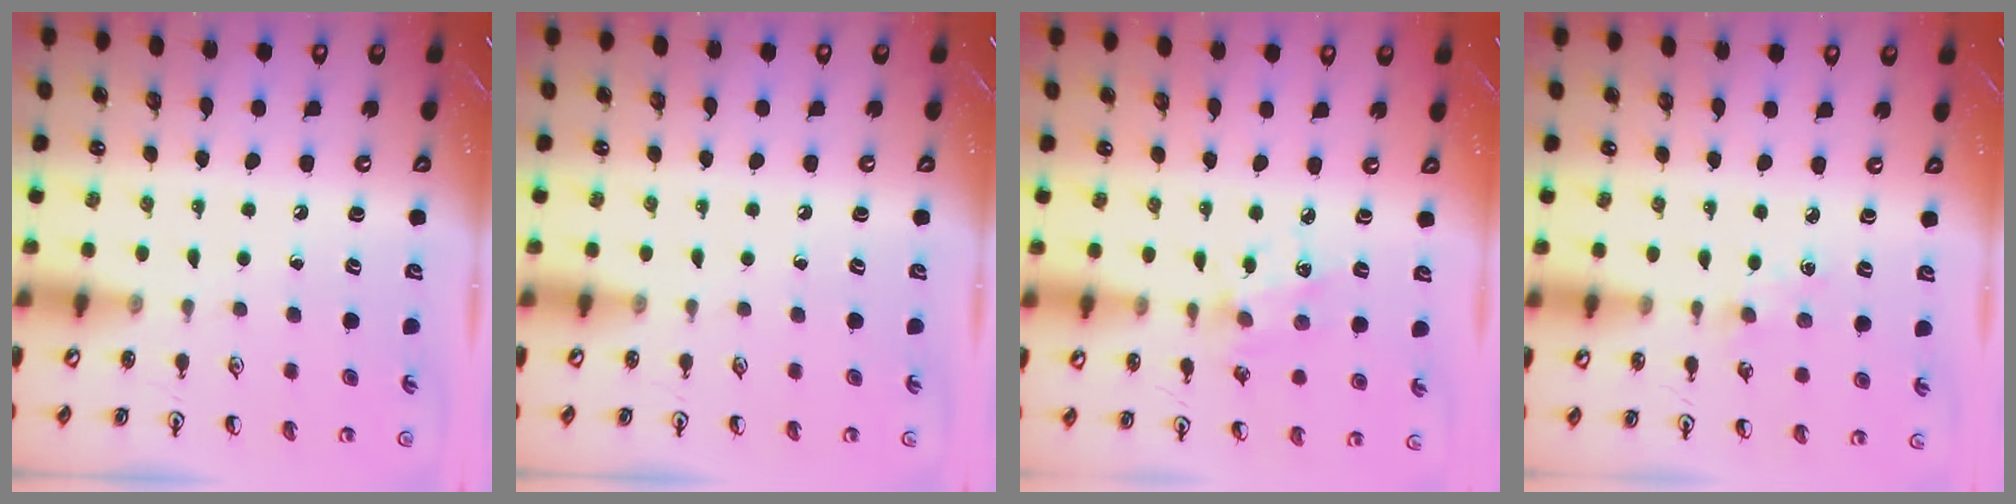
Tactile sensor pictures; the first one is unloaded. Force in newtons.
{"total": 0.0}
{"total": 4.9, "press": 4.9, "slide": 0.3}
{"total": 2.9, "press": 2.8, "slide": 0.4}